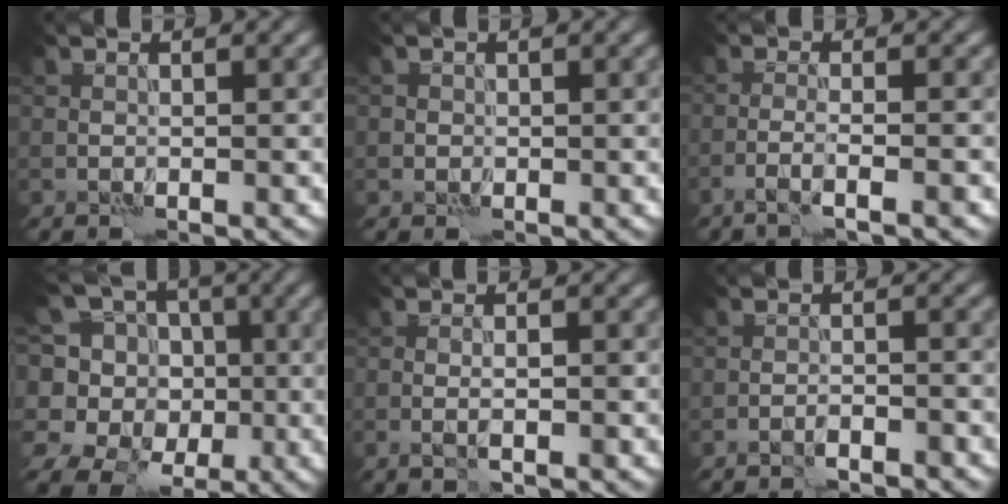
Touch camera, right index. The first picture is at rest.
{"total": 0.7, "force": [0.0, 0.7, -0.2], "torque": [0.014, -0.002, -0.001]}
{"total": 2.5, "force": [-1.6, 0.1, 1.9], "torque": [-0.028, 0.002, -0.039]}
{"total": 10.7, "force": [1.8, 9.7, 4.1], "torque": [-0.127, 0.041, -0.002]}
{"total": 1.6, "force": [-0.5, 0.3, 1.5], "torque": [-0.014, 0.005, -0.006]}
{"total": 2.2, "force": [-2.0, 0.1, 0.8], "torque": [-0.014, 0.005, -0.032]}